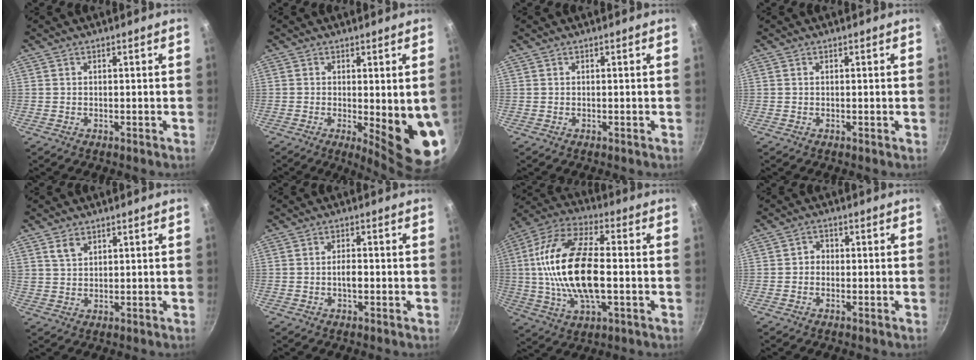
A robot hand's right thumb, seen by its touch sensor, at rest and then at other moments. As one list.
[{"total": 11.7, "force": [-1.5, 2.9, 11.2], "torque": [-0.125, -0.021, -0.010]}, {"total": 0.0}, {"total": 0.0}, {"total": 3.6, "force": [2.1, 2.1, 2.0], "torque": [-0.031, -0.003, 0.043]}, {"total": 2.5, "force": [-0.6, 1.0, 2.2], "torque": [-0.036, 0.007, -0.012]}, {"total": 20.9, "force": [-0.5, 9.8, 18.4], "torque": [-0.349, 0.025, -0.019]}, {"total": 2.2, "force": [-0.3, 1.9, 0.9], "torque": [-0.003, 0.008, -0.010]}]